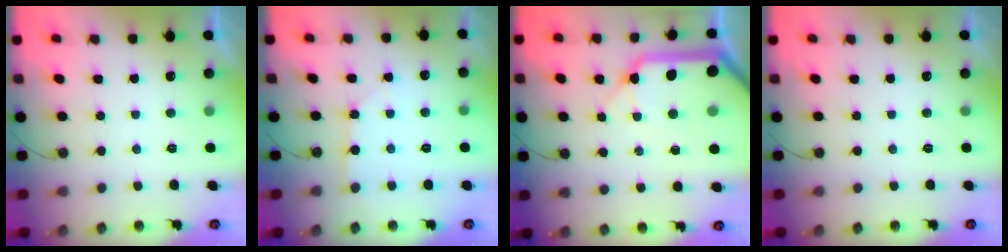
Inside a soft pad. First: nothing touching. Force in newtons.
{"total": 2.3, "press": 2.3, "slide": 0.2}
{"total": 19.0, "press": 18.7, "slide": 3.5}
{"total": 0.0}